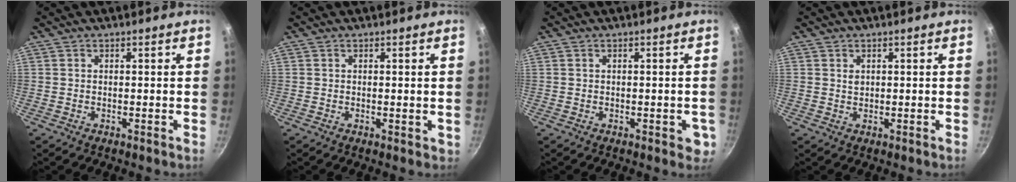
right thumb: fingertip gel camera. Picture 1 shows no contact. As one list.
[{"total": 0.9, "force": [0.1, 0.4, 0.8], "torque": [-0.006, -0.002, 0.000]}, {"total": 3.3, "force": [-0.8, 1.6, 2.8], "torque": [-0.012, 0.003, -0.007]}, {"total": 1.0, "force": [0.5, 0.7, 0.5], "torque": [-0.007, -0.001, 0.009]}]